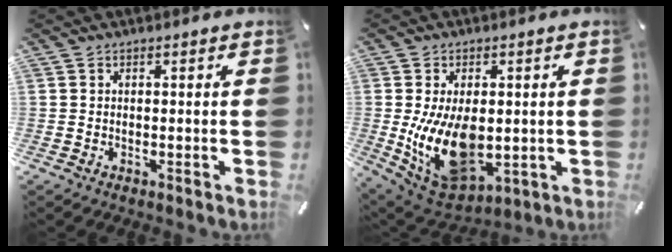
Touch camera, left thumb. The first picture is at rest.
{"total": 15.0, "force": [-0.8, 9.4, 11.7], "torque": [-0.237, -0.017, -0.009]}